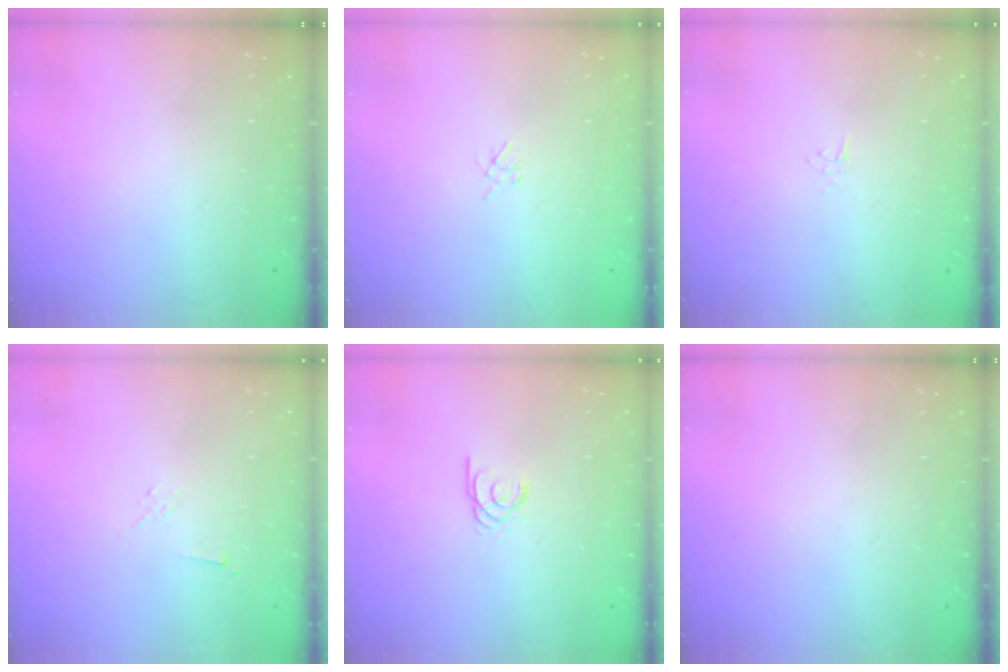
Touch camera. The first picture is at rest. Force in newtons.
{"total": 2.0, "press": 2.0, "slide": 0.4}
{"total": 2.6, "press": 2.6, "slide": 0.3}
{"total": 2.9, "press": 2.8, "slide": 0.8}
{"total": 1.9, "press": 1.9, "slide": 0.1}
{"total": 0.0}